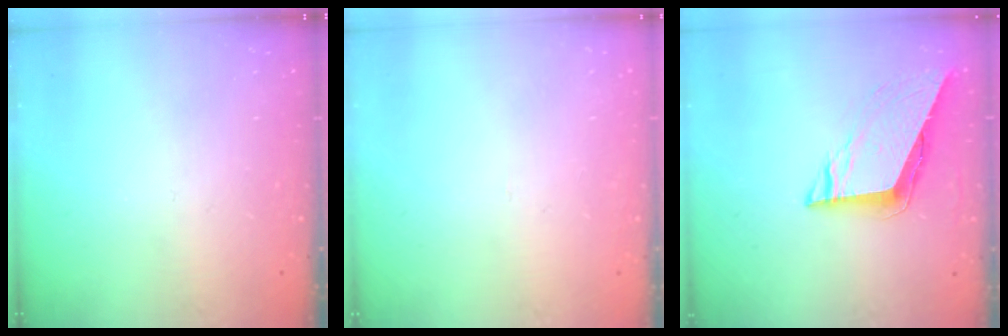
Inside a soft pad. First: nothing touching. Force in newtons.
{"total": 2.7, "press": 2.7, "slide": 0.3}
{"total": 8.3, "press": 8.2, "slide": 0.4}